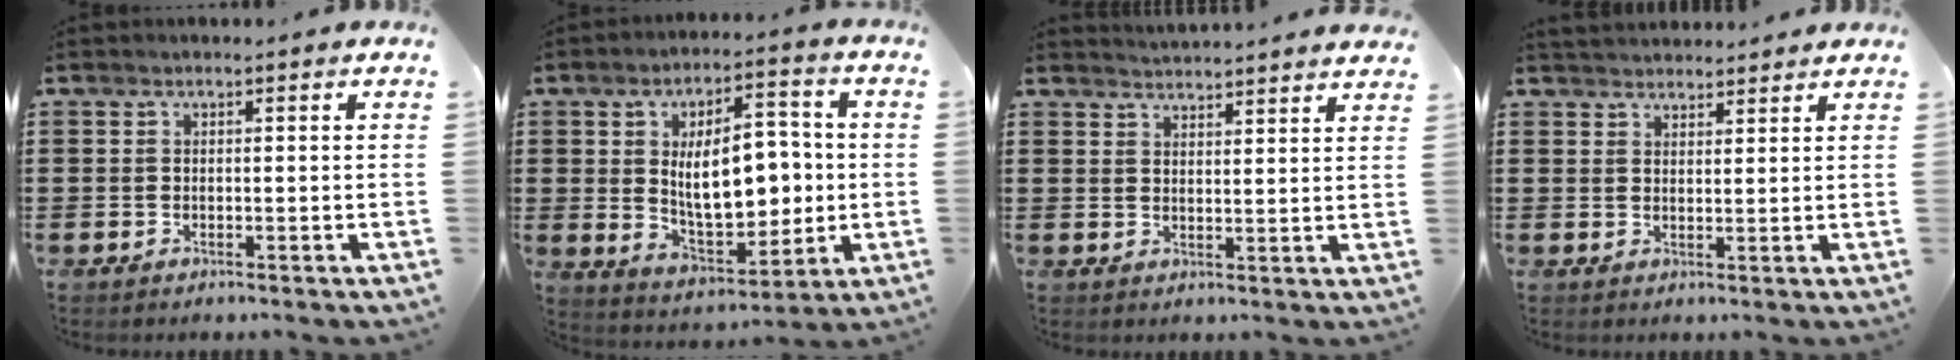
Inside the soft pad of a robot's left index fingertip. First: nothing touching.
{"total": 12.2, "force": [0.7, 6.5, 10.2], "torque": [-0.171, 0.001, 0.009]}
{"total": 3.0, "force": [3.0, -0.6, -0.3], "torque": [-0.004, -0.015, 0.054]}
{"total": 2.5, "force": [2.3, 0.8, -0.6], "torque": [0.002, -0.002, 0.044]}